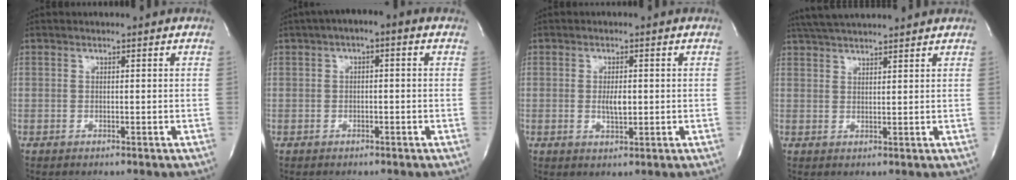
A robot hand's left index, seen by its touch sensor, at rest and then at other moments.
{"total": 3.6, "force": [0.9, 1.4, 3.1], "torque": [-0.052, 0.017, 0.008]}
{"total": 2.9, "force": [-0.1, 1.1, 2.7], "torque": [-0.050, -0.002, 0.001]}
{"total": 9.7, "force": [8.9, 0.7, 3.9], "torque": [-0.073, 0.038, 0.137]}